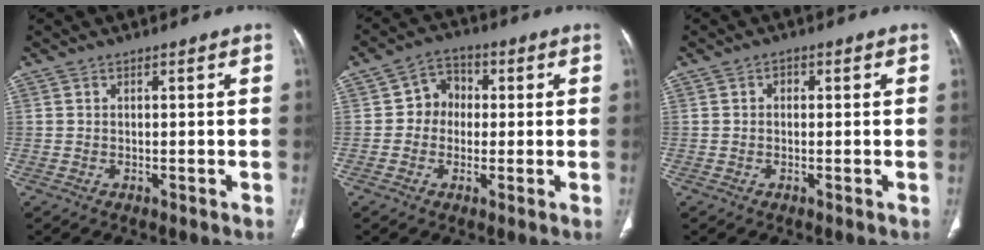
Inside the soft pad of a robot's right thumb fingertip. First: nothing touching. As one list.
[{"total": 6.0, "force": [0.2, 5.3, 2.8], "torque": [-0.017, 0.015, -0.009]}, {"total": 1.1, "force": [0.1, 0.9, 0.6], "torque": [-0.004, 0.005, -0.002]}]